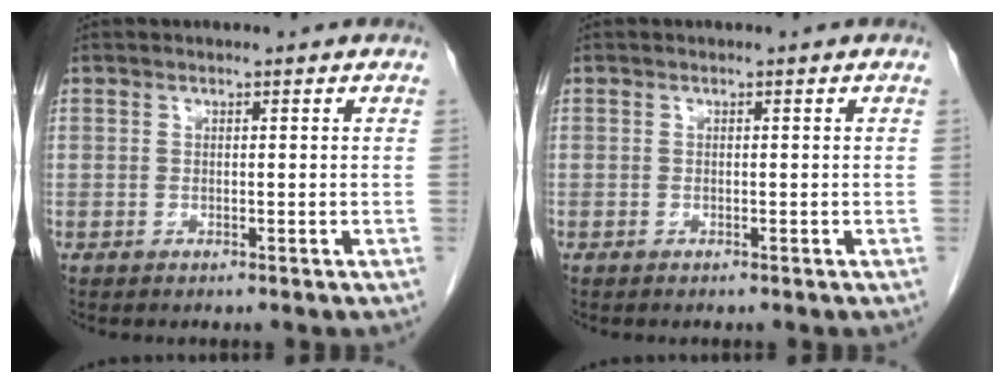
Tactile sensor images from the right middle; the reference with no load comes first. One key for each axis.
{"total": 0.0}